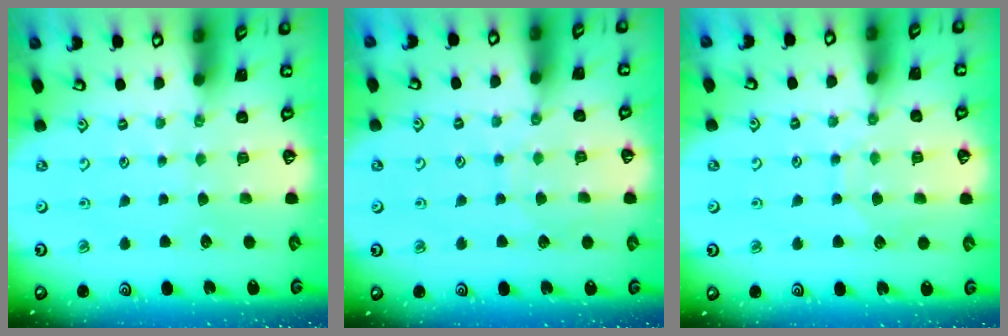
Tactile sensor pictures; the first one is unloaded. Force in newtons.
{"total": 6.3, "press": 6.2, "slide": 0.6}
{"total": 7.9, "press": 7.8, "slide": 0.5}